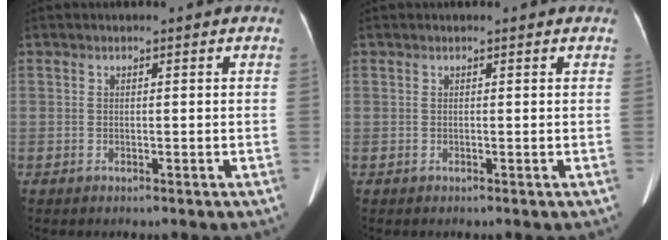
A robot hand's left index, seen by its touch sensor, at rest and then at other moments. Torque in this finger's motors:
{"motor_torque": [-1.32, 0.52, -0.93, -0.12]}